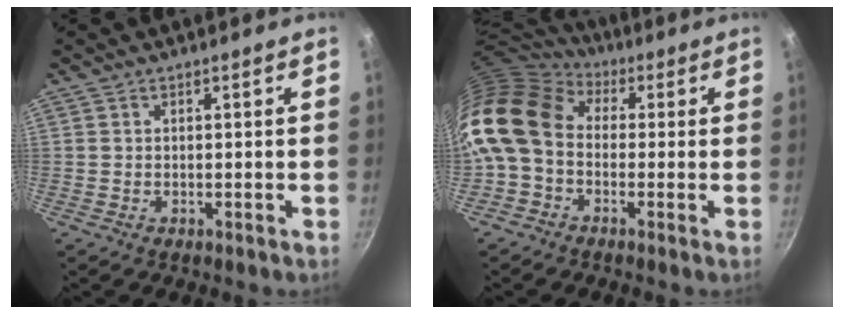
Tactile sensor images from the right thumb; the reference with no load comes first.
{"total": 16.2, "force": [0.6, 12.2, 10.7], "torque": [-0.216, 0.035, -0.010]}